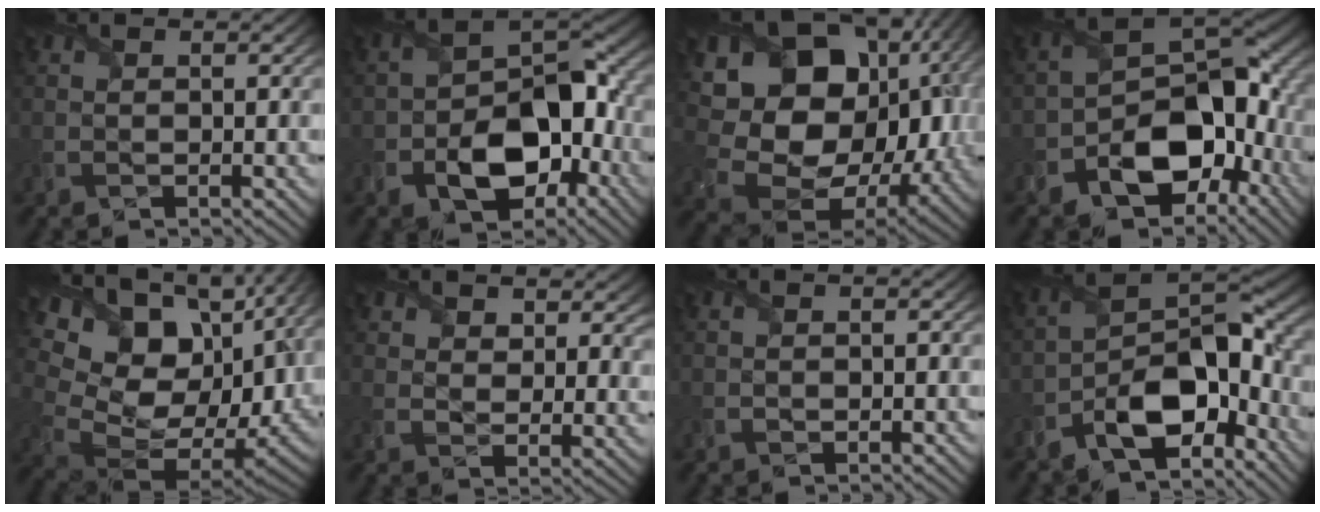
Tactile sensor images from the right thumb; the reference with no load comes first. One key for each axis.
{"total": 11.3, "fx": -4.3, "fy": 6.9, "fz": 7.9, "tx": -0.132, "ty": -0.010, "tz": -0.074}
{"total": 19.4, "fx": 3.2, "fy": 15.3, "fz": 11.4, "tx": -0.259, "ty": -0.026, "tz": 0.090}
{"total": 13.1, "fx": -5.2, "fy": 8.1, "fz": 8.9, "tx": -0.134, "ty": -0.020, "tz": -0.101}
{"total": 20.1, "fx": 4.8, "fy": 13.8, "fz": 13.9, "tx": -0.286, "ty": -0.013, "tz": 0.143}
{"total": 6.3, "fx": 4.2, "fy": 3.7, "fz": 3.0, "tx": -0.072, "ty": -0.004, "tz": 0.073}
{"total": 0.0}
{"total": 10.1, "fx": -5.7, "fy": 4.4, "fz": 7.2, "tx": -0.118, "ty": -0.003, "tz": -0.118}